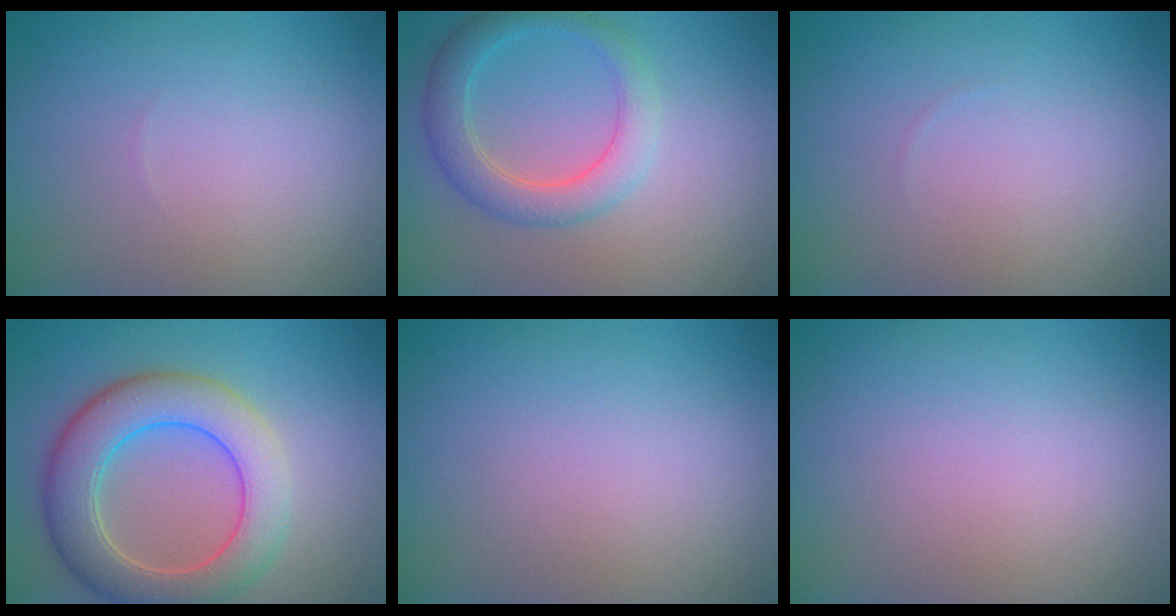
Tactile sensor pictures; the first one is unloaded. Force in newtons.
{"total": 3.8, "press": 3.7, "slide": 0.4}
{"total": 0.0}
{"total": 7.2, "press": 7.2, "slide": 0.6}
{"total": 0.0}
{"total": 0.0}